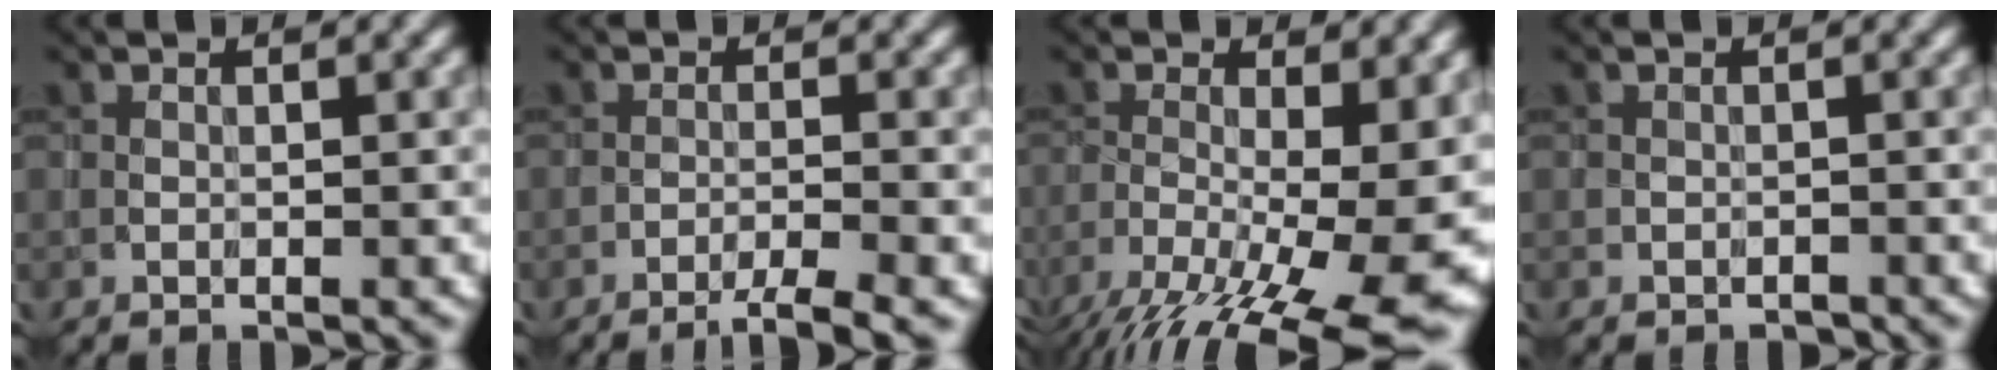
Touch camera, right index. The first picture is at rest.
{"total": 3.3, "force": [-2.5, 0.3, 2.1], "torque": [-0.028, 0.009, -0.048]}
{"total": 14.5, "force": [-5.7, 4.9, 12.4], "torque": [-0.199, -0.017, -0.075]}
{"total": 0.8, "force": [-0.7, 0.1, -0.3], "torque": [0.005, 0.003, -0.008]}